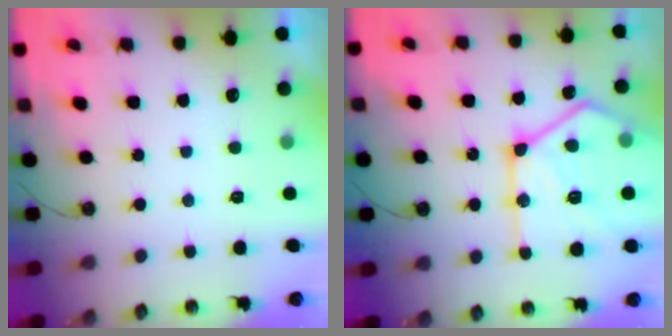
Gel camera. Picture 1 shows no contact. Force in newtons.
{"total": 23.4, "press": 23.2, "slide": 2.5}